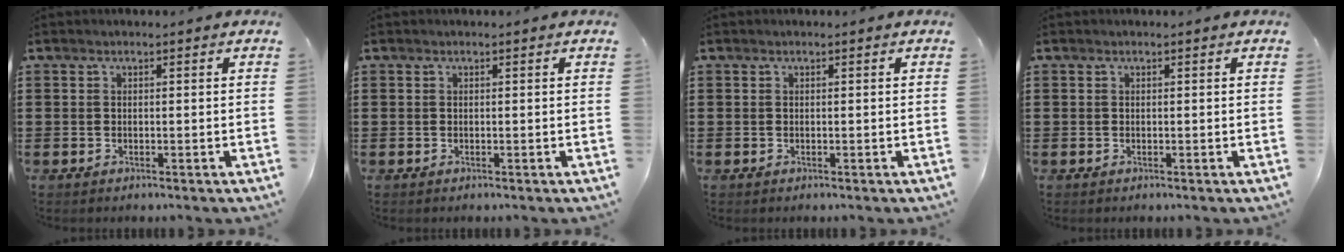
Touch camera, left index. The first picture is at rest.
{"total": 0.0}
{"total": 0.0}
{"total": 0.0}